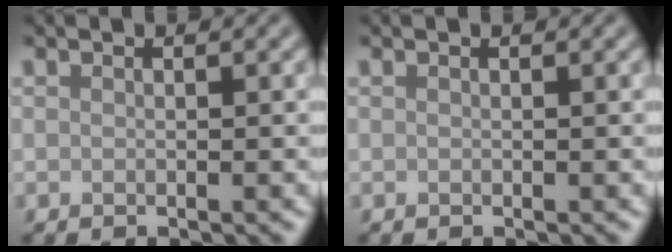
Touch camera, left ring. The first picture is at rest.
{"total": 0.0}